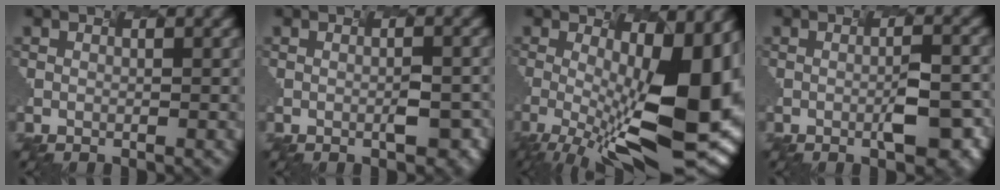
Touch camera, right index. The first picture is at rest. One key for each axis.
{"total": 2.2, "fx": -1.1, "fy": 0.1, "fz": 1.9, "tx": -0.041, "ty": -0.011, "tz": 0.015}
{"total": 11.1, "fx": -2.0, "fy": 2.6, "fz": 10.6, "tx": -0.172, "ty": -0.012, "tz": -0.007}
{"total": 4.2, "fx": -1.6, "fy": 0.5, "fz": 3.8, "tx": -0.073, "ty": -0.018, "tz": 0.007}